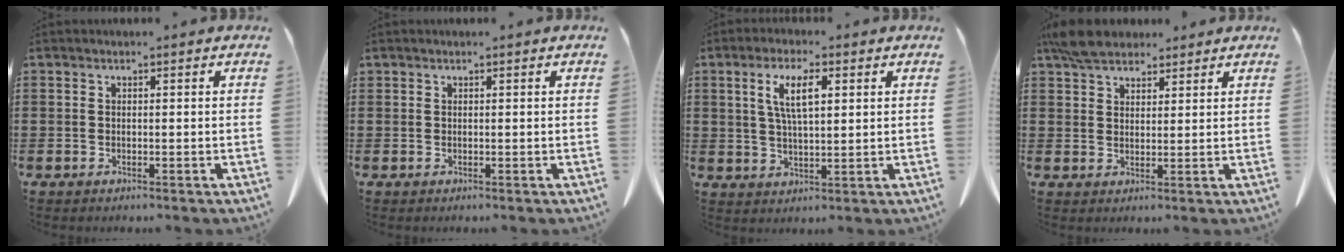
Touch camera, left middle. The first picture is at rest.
{"total": 0.0}
{"total": 6.3, "force": [2.3, 2.0, 5.5], "torque": [-0.115, 0.007, 0.039]}
{"total": 5.8, "force": [4.8, 2.3, 2.1], "torque": [-0.047, -0.006, 0.092]}